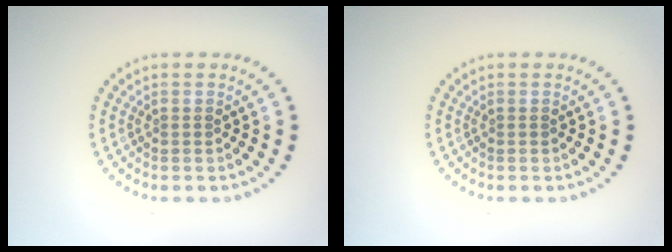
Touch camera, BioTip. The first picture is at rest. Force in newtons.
{"total": 0.0}